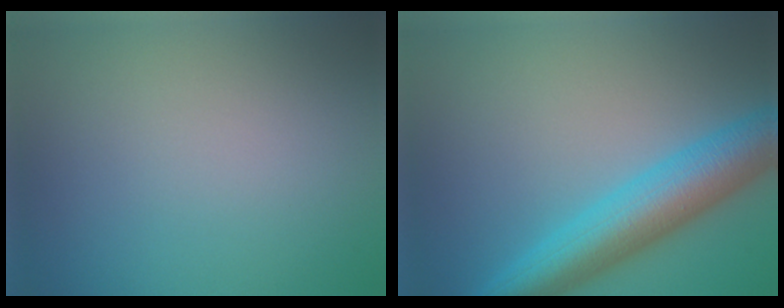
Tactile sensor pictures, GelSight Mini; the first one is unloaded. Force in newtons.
{"total": 7.8, "press": 7.8, "slide": 0.2}